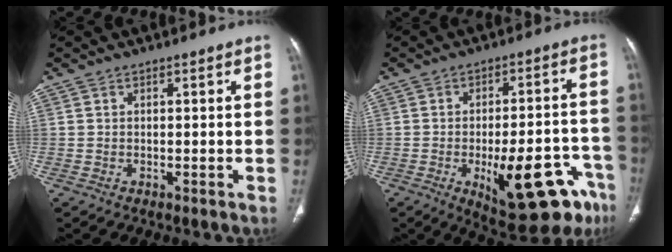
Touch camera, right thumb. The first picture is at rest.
{"total": 20.2, "force": [-9.4, 7.1, 16.4], "torque": [-0.152, 0.042, -0.114]}